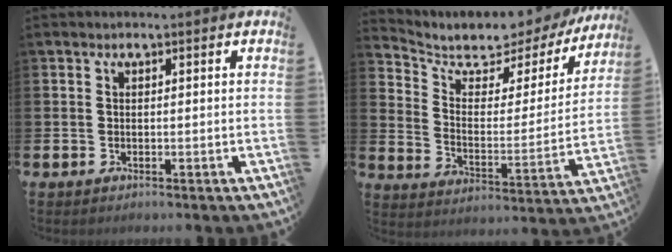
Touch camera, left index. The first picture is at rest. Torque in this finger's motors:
{"motor_torque": [0.78, -1.25, 0.39, 0.18]}